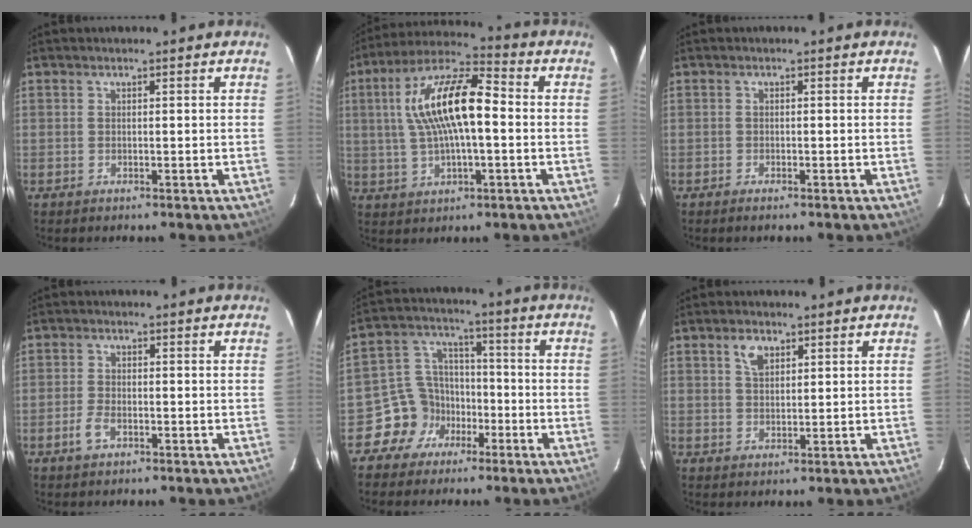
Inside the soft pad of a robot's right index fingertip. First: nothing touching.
{"total": 15.3, "force": [1.0, 5.1, 14.4], "torque": [-0.273, 0.023, 0.014]}
{"total": 0.9, "force": [-0.8, 0.2, 0.5], "torque": [-0.010, -0.002, -0.015]}
{"total": 3.2, "force": [-1.6, 1.6, 2.2], "torque": [-0.056, 0.001, -0.032]}
{"total": 8.8, "force": [-5.1, 7.1, 1.1], "torque": [-0.029, 0.042, -0.090]}
{"total": 3.4, "force": [1.7, 2.0, 2.1], "torque": [-0.036, 0.009, 0.033]}